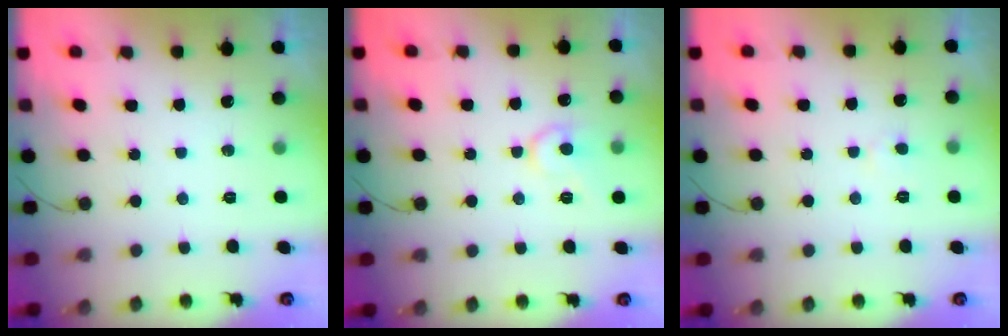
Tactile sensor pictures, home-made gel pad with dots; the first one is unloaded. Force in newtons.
{"total": 9.5, "press": 9.5, "slide": 0.9}
{"total": 1.8, "press": 1.7, "slide": 0.2}